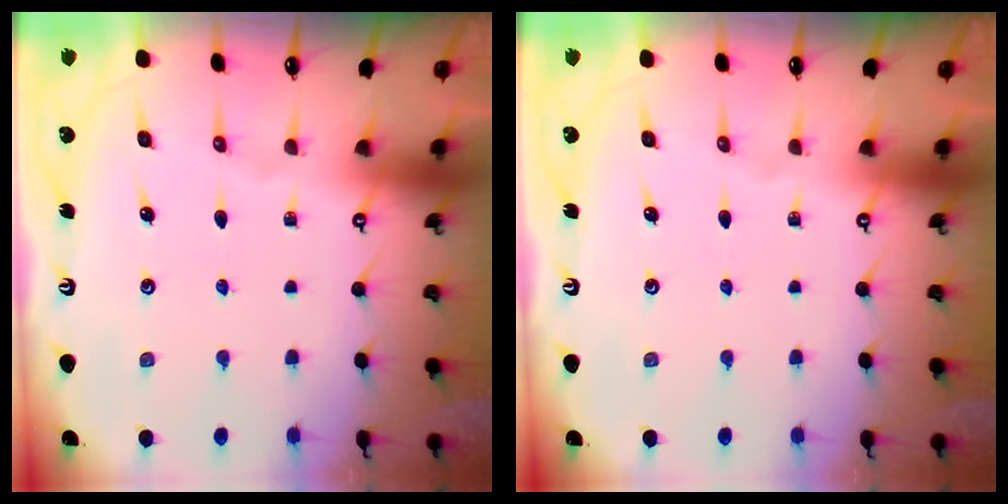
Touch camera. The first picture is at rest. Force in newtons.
{"total": 0.0}